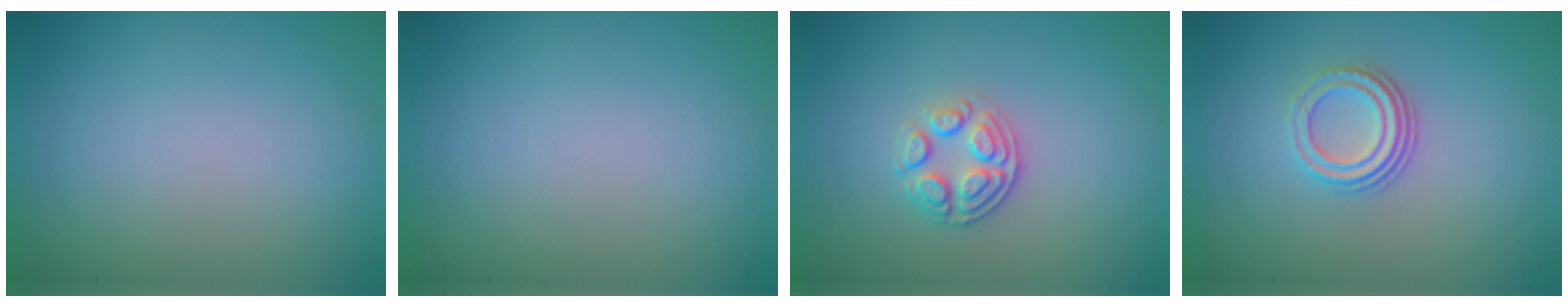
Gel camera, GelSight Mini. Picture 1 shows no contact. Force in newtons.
{"total": 0.0}
{"total": 2.7, "press": 2.4, "slide": 1.2}
{"total": 2.9, "press": 2.2, "slide": 2.0}